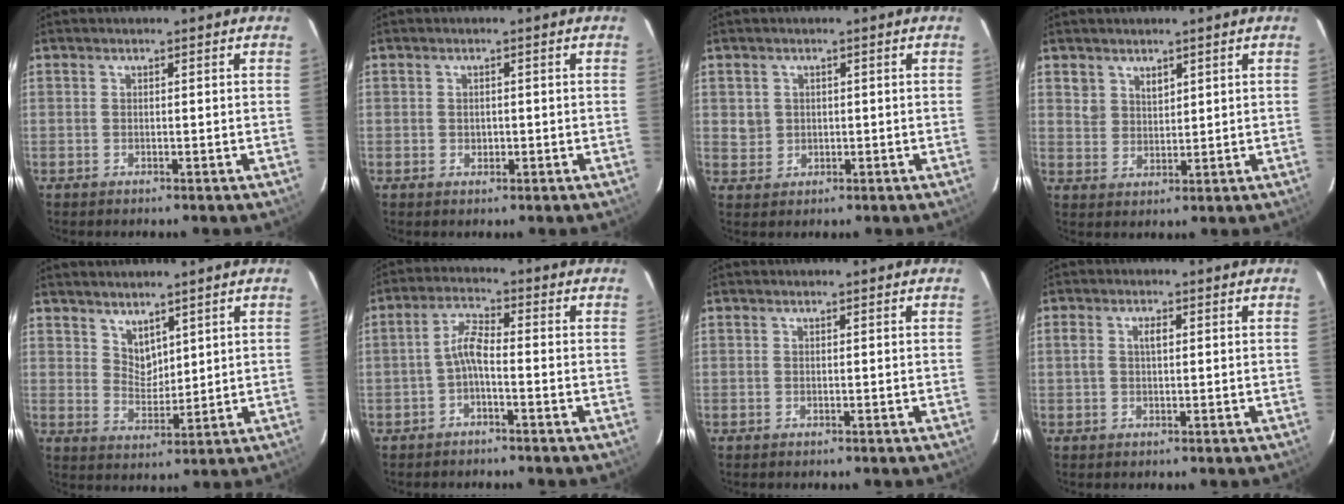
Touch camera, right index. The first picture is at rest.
{"total": 1.5, "force": [-0.2, 1.3, 0.7], "torque": [-0.008, 0.001, -0.002]}
{"total": 3.0, "force": [0.5, 3.0, 0.6], "torque": [-0.009, 0.007, 0.011]}
{"total": 3.8, "force": [2.5, 2.7, 0.9], "torque": [-0.009, 0.005, 0.049]}
{"total": 4.8, "force": [3.7, 2.6, 1.6], "torque": [-0.018, -0.004, 0.074]}
{"total": 3.9, "force": [-1.7, 1.0, 3.3], "torque": [-0.075, 0.012, -0.036]}
{"total": 0.0}
{"total": 2.6, "force": [0.4, 1.3, 2.2], "torque": [-0.041, 0.006, 0.008]}